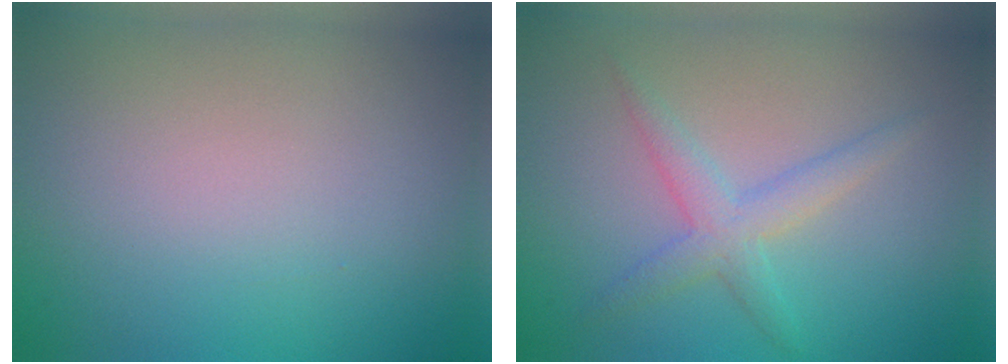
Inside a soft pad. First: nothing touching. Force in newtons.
{"total": 2.8, "press": 2.8, "slide": 0.1}